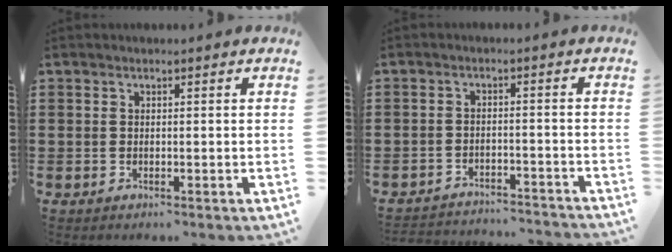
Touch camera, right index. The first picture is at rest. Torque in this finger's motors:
{"motor_torque": [-2.10, 0.04, -1.05, -0.21]}